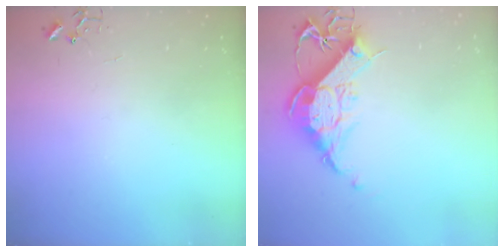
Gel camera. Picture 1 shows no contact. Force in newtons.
{"total": 13.7, "press": 13.6, "slide": 1.3}